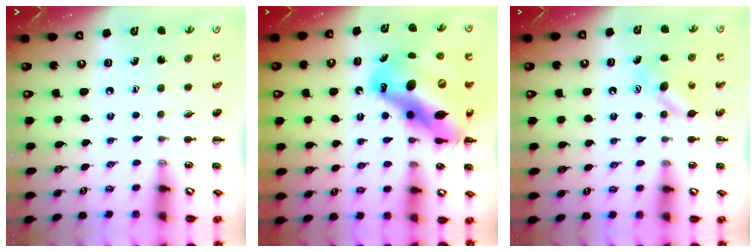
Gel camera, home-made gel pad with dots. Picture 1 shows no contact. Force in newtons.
{"total": 22.3, "press": 21.4, "slide": 6.3}
{"total": 5.2, "press": 5.1, "slide": 0.9}